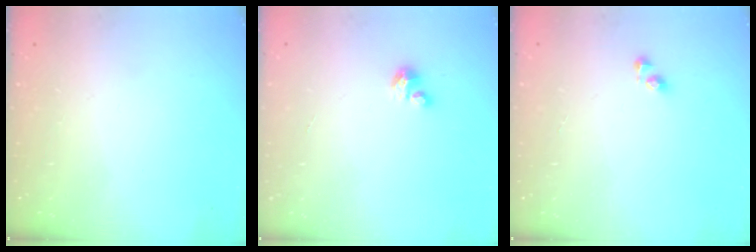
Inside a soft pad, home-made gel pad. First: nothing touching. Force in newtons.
{"total": 2.3, "press": 2.3, "slide": 0.1}
{"total": 3.4, "press": 3.4, "slide": 0.1}